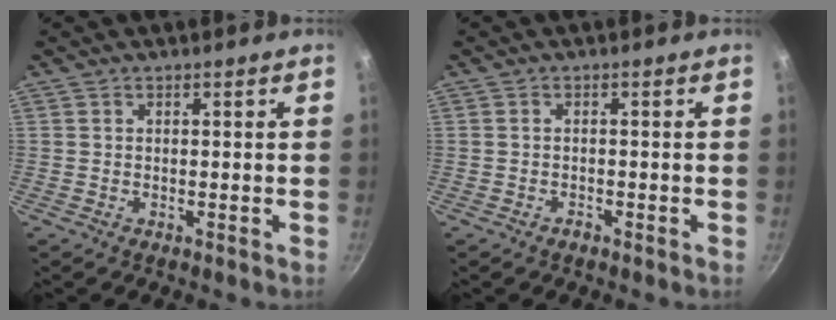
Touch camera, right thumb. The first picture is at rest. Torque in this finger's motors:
{"motor_torque": [-0.23, -0.16, -0.30, 0.14, 0.01]}